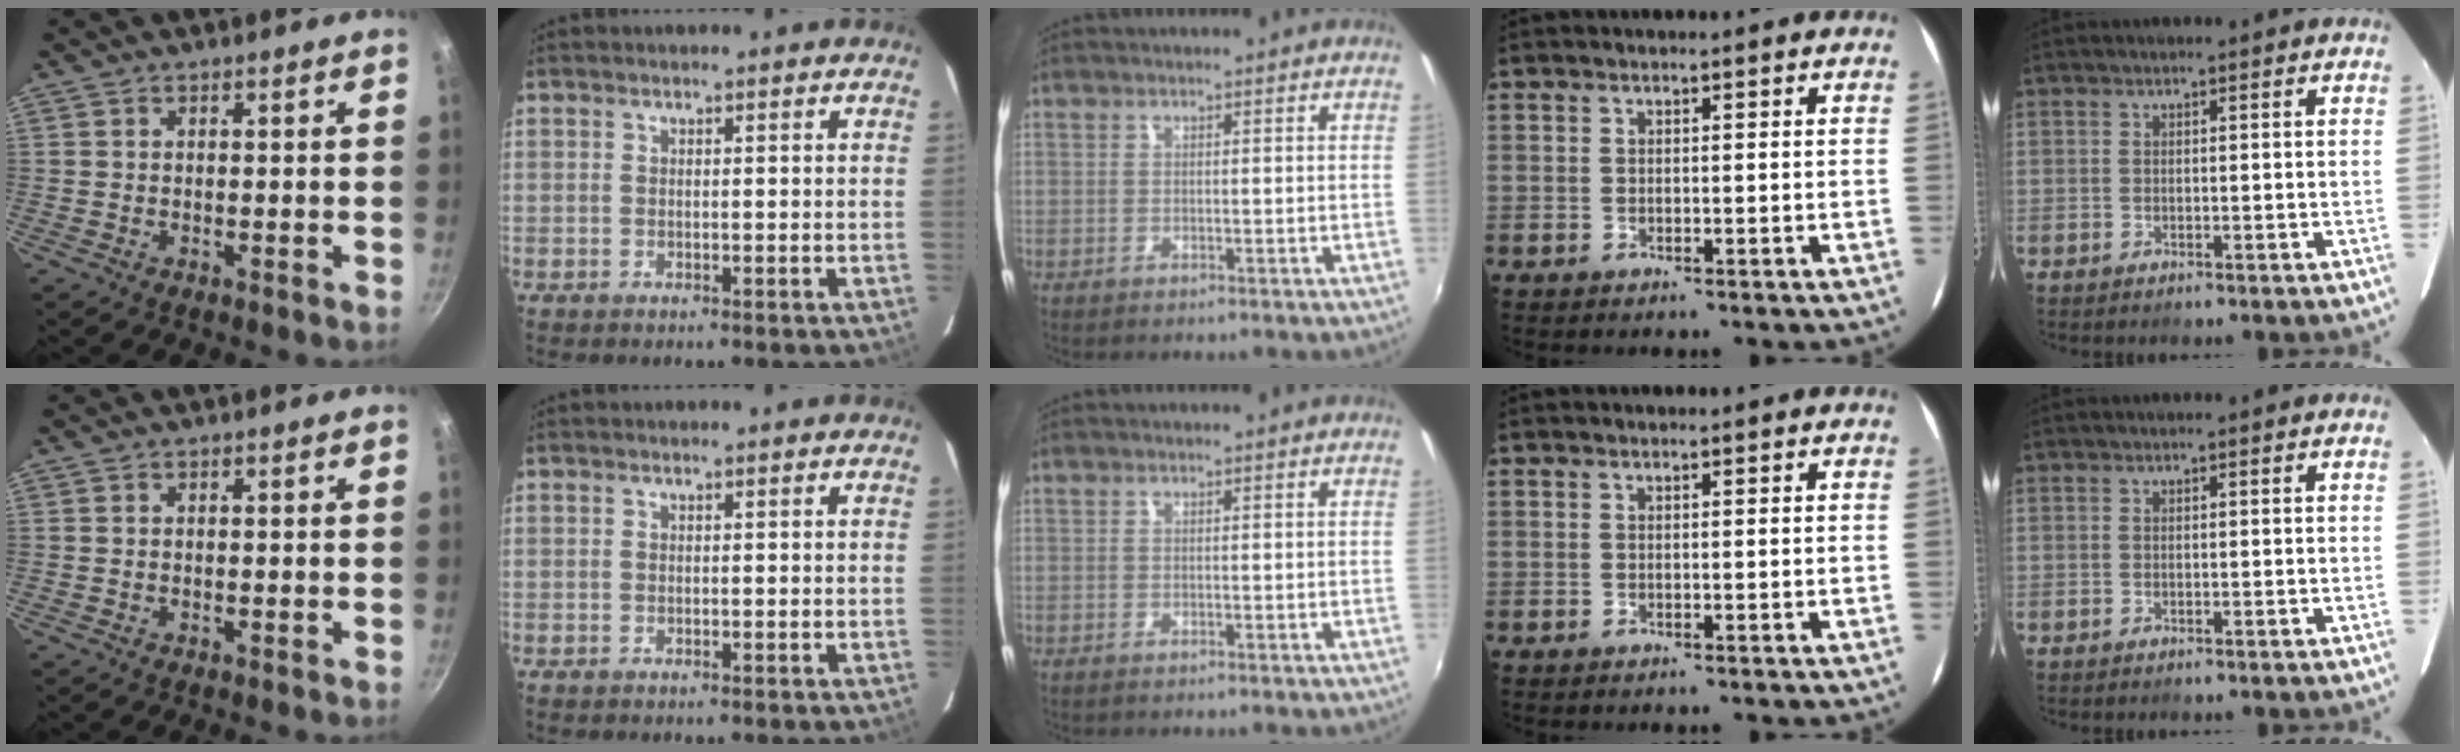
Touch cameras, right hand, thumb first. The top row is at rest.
{}